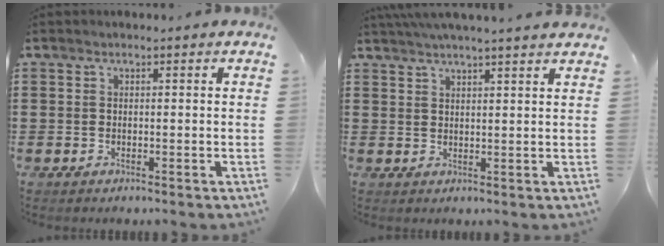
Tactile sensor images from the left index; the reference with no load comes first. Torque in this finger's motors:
{"motor_torque": [0.81, -0.80, 0.21, 0.04]}